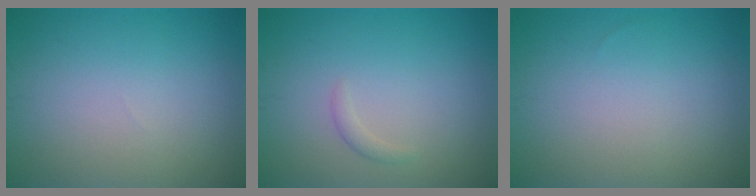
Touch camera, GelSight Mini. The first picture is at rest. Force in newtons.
{"total": 0.8, "press": 0.8, "slide": 0.0}
{"total": 0.0}